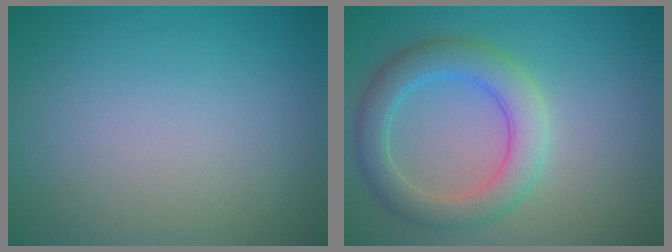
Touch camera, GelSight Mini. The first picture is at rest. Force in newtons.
{"total": 4.6, "press": 4.6, "slide": 0.2}